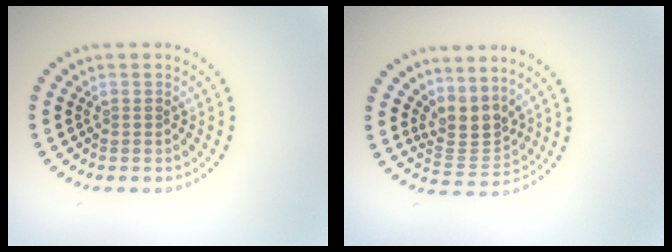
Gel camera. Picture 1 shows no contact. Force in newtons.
{"total": 3.2, "press": 2.4, "slide": 2.1}